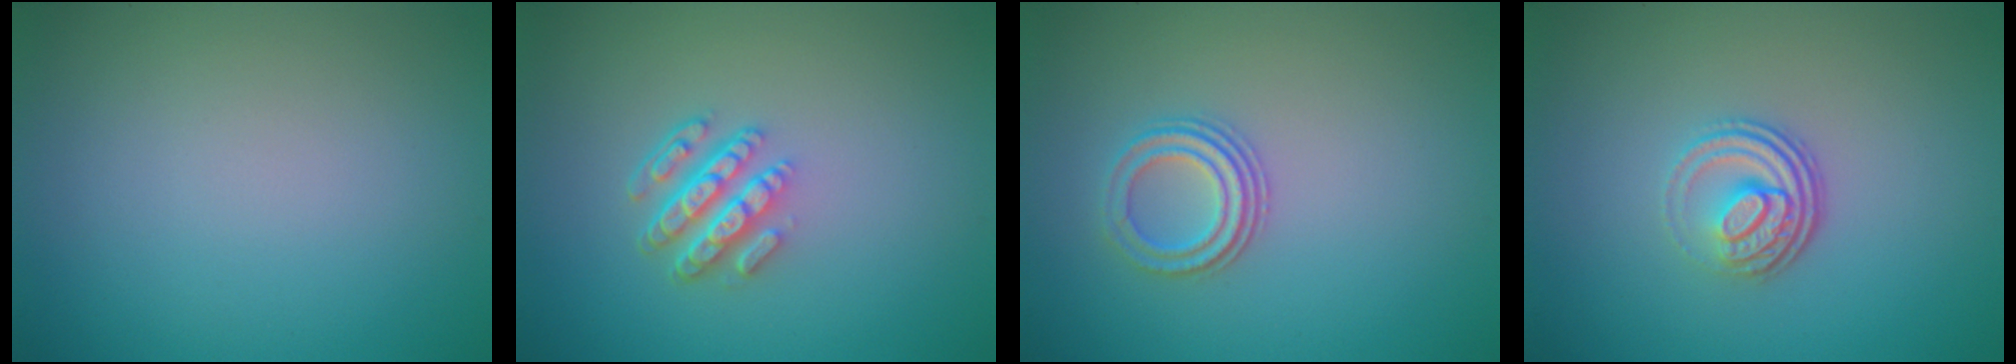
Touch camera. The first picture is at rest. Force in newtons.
{"total": 4.3, "press": 3.1, "slide": 3.0}
{"total": 2.6, "press": 2.3, "slide": 1.2}
{"total": 3.5, "press": 2.5, "slide": 2.5}